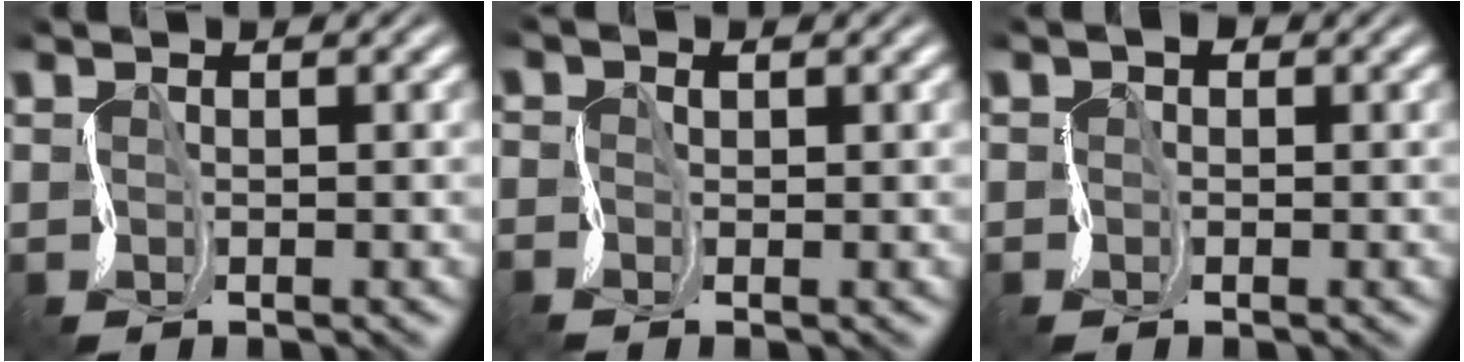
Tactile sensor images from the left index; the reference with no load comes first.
{"total": 0.9, "force": [-0.9, 0.0, 0.1], "torque": [-0.007, -0.002, -0.020]}
{"total": 0.7, "force": [-0.2, 0.7, 0.1], "torque": [0.004, 0.003, -0.007]}